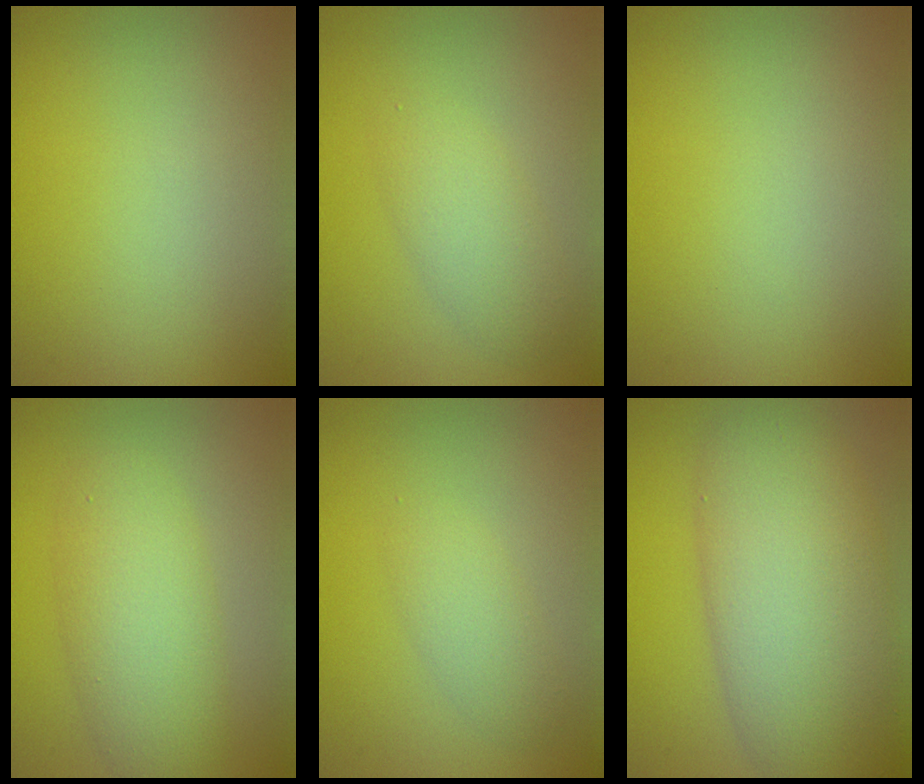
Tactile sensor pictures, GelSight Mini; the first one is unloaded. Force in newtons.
{"total": 2.9, "press": 2.9, "slide": 0.0}
{"total": 0.0}
{"total": 5.2, "press": 5.2, "slide": 0.1}
{"total": 2.0, "press": 2.0, "slide": 0.1}
{"total": 11.4, "press": 11.3, "slide": 0.8}